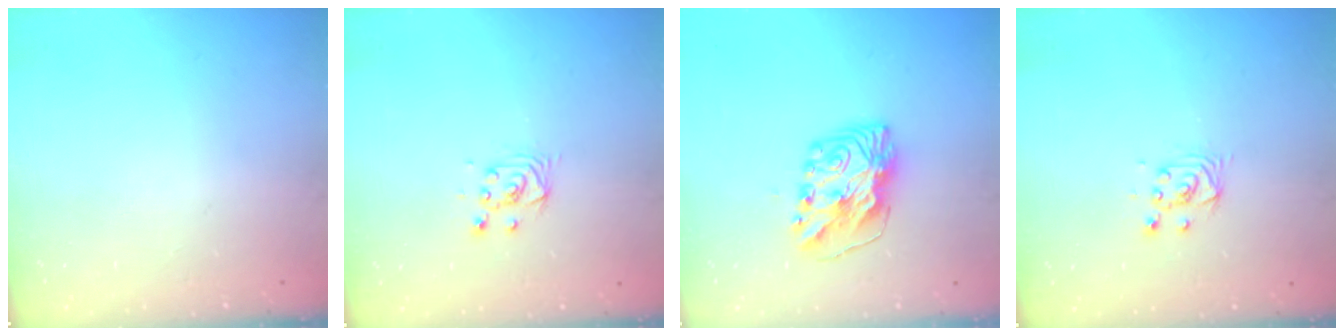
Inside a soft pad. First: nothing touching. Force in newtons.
{"total": 4.2, "press": 4.2, "slide": 0.5}
{"total": 10.9, "press": 10.9, "slide": 0.5}
{"total": 4.2, "press": 4.2, "slide": 0.5}